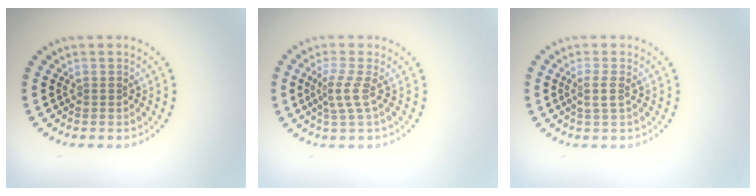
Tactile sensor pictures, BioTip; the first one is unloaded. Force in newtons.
{"total": 2.2, "press": 1.6, "slide": 1.6}
{"total": 1.5, "press": 1.3, "slide": 0.8}